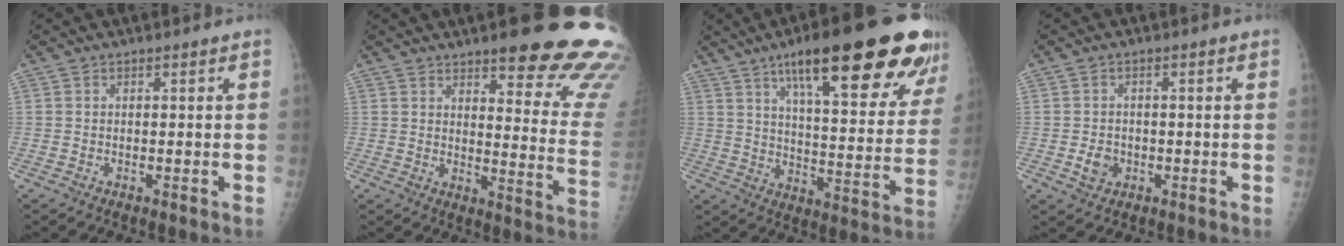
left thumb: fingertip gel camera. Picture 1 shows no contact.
{"total": 22.1, "force": [15.9, 5.2, 14.4], "torque": [-0.140, -0.094, 0.188]}
{"total": 27.6, "force": [16.4, 6.5, 21.2], "torque": [-0.274, -0.039, 0.239]}
{"total": 3.2, "force": [-0.9, 2.6, 1.6], "torque": [-0.020, 0.002, -0.011]}